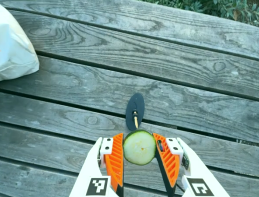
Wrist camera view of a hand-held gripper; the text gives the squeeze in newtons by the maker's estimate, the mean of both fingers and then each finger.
{"total": 11.3, "left": 11.5, "right": 11.1}